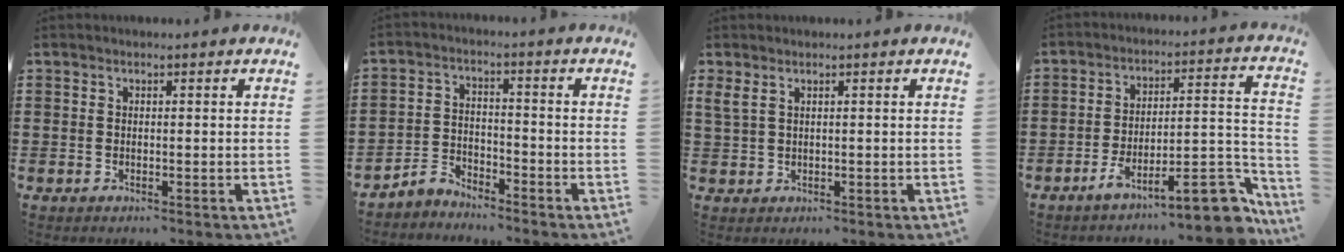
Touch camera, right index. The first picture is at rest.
{"total": 3.8, "force": [-3.8, 0.7, 0.2], "torque": [-0.016, 0.006, -0.082]}
{"total": 1.6, "force": [0.9, 0.6, 1.1], "torque": [-0.026, 0.003, 0.017]}
{"total": 12.0, "force": [-8.4, 3.3, 7.9], "torque": [-0.098, 0.018, -0.151]}